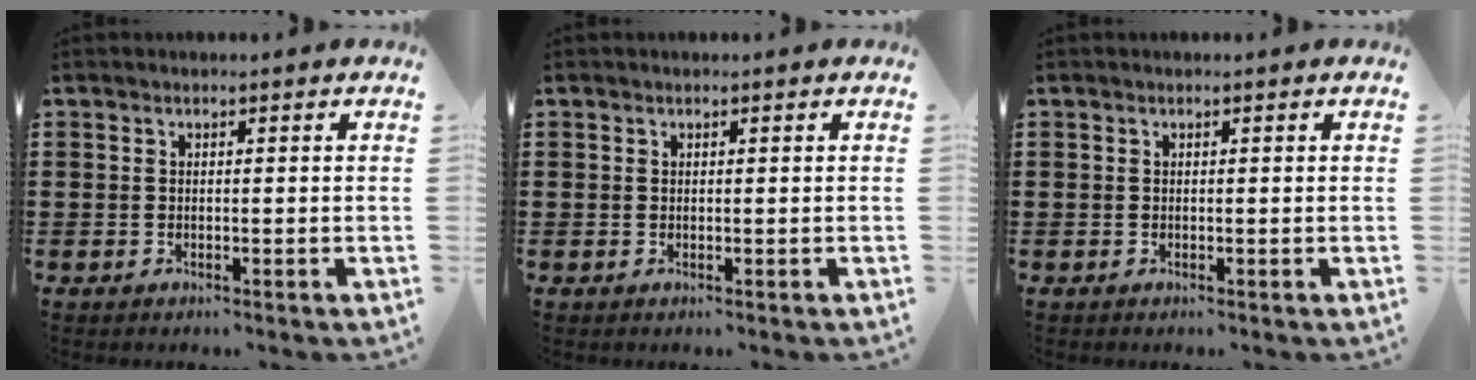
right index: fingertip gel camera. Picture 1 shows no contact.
{"total": 0.0}
{"total": 0.0}